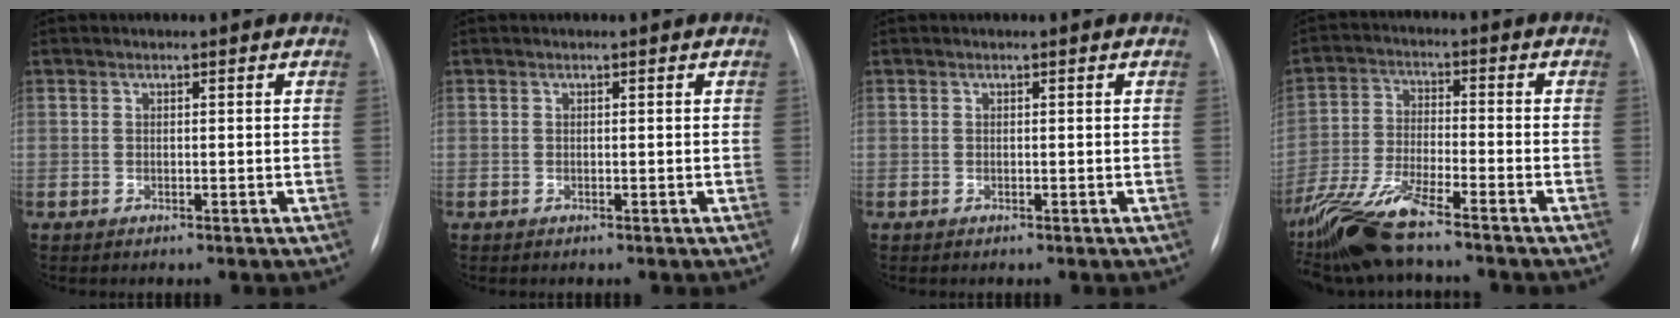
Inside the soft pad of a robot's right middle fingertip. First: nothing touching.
{"total": 0.0}
{"total": 0.0}
{"total": 11.0, "force": [-8.9, 0.9, 6.3], "torque": [-0.138, -0.023, -0.170]}